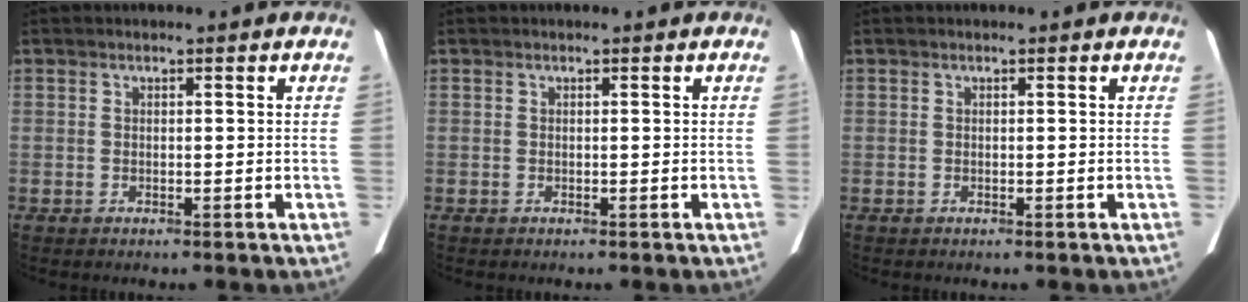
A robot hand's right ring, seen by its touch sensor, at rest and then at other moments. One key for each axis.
{"total": 0.0}
{"total": 0.0}